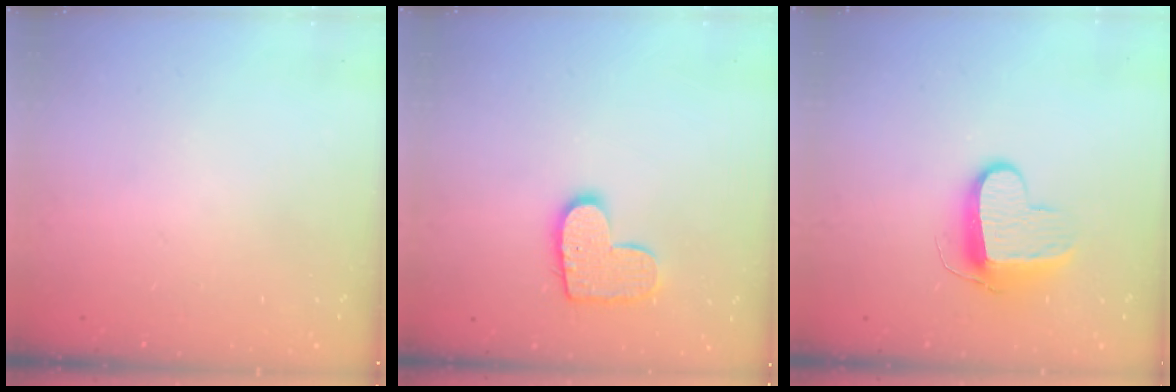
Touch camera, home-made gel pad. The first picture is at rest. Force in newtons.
{"total": 11.2, "press": 11.2, "slide": 0.7}
{"total": 10.1, "press": 10.1, "slide": 0.5}